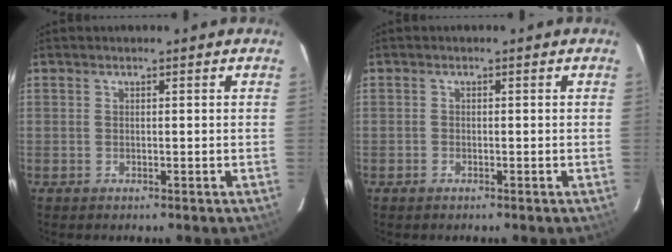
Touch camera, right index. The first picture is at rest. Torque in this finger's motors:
{"motor_torque": [-0.10, -0.11, -0.06, -0.03]}